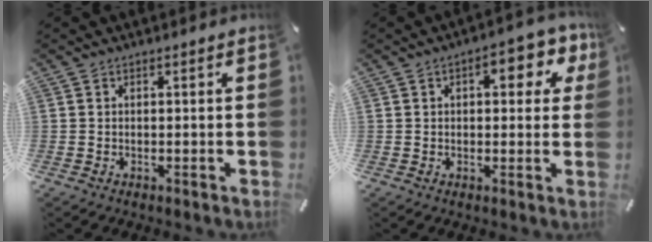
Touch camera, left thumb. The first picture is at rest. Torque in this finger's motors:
{"motor_torque": [1.50, 1.47, 1.09, -0.34, 0.02]}